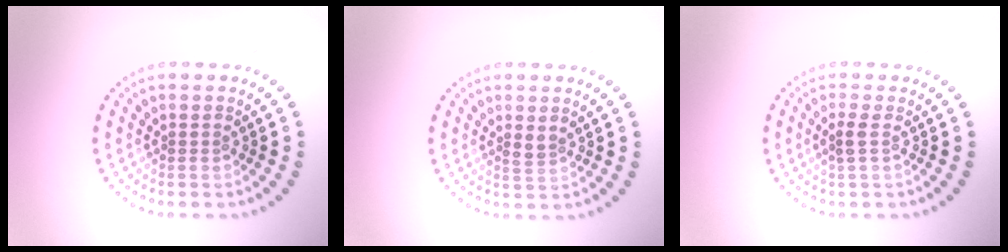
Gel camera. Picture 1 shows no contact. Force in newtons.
{"total": 1.1, "press": 1.0, "slide": 0.5}
{"total": 1.0, "press": 0.8, "slide": 0.6}